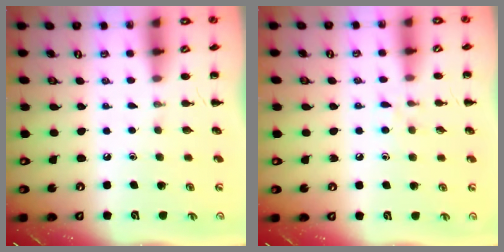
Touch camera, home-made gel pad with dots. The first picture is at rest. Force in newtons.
{"total": 6.7, "press": 6.4, "slide": 1.9}